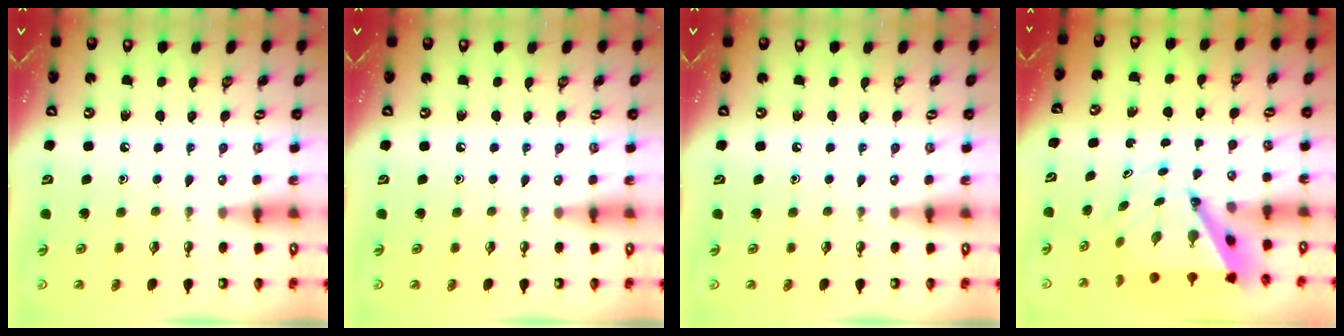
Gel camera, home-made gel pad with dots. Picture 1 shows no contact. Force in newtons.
{"total": 0.0}
{"total": 0.0}
{"total": 7.3, "press": 7.3, "slide": 0.7}